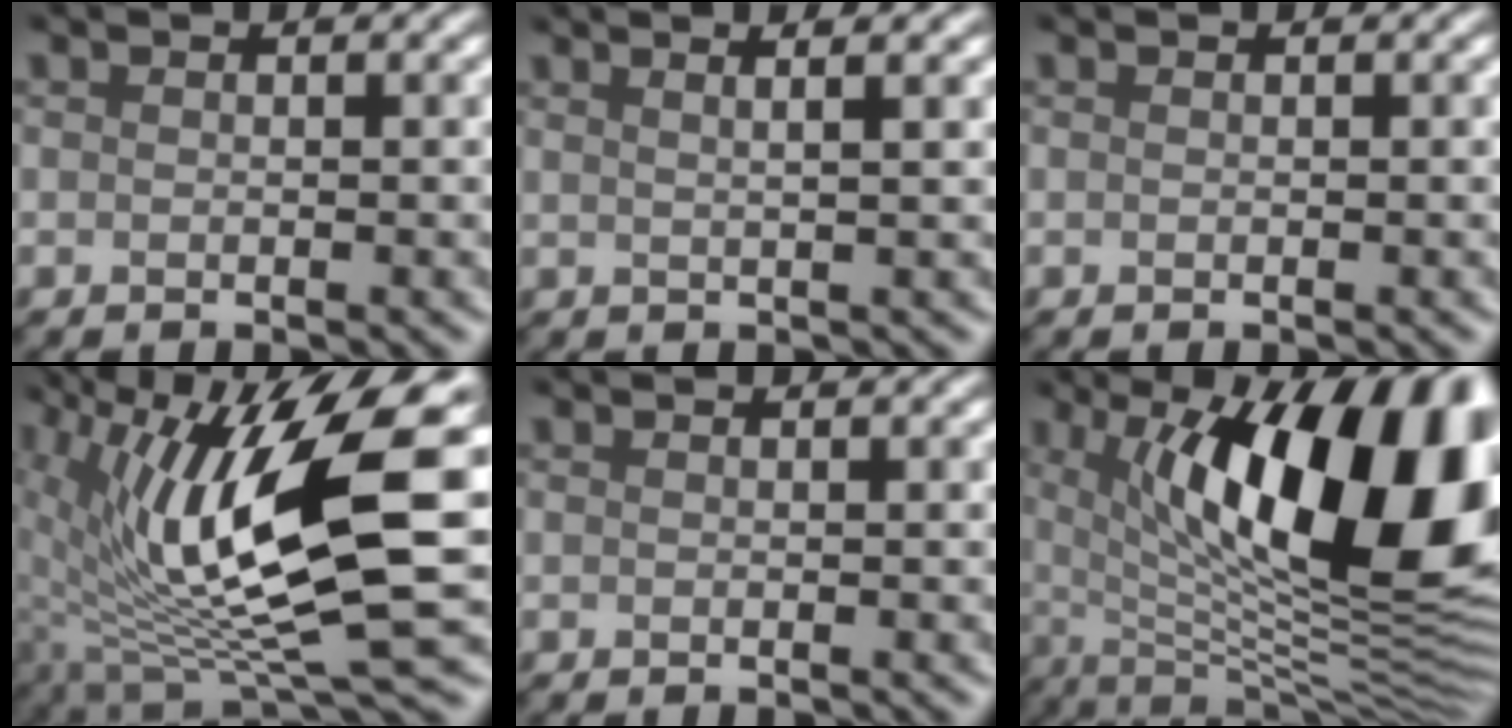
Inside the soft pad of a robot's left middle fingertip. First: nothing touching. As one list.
[{"total": 2.1, "force": [1.6, 0.4, 1.4], "torque": [-0.027, 0.028, 0.001]}, {"total": 0.0}, {"total": 10.5, "force": [1.3, 2.6, 10.1], "torque": [-0.226, -0.027, 0.050]}, {"total": 0.0}, {"total": 15.0, "force": [3.7, 5.4, 13.5], "torque": [-0.208, 0.005, 0.068]}]